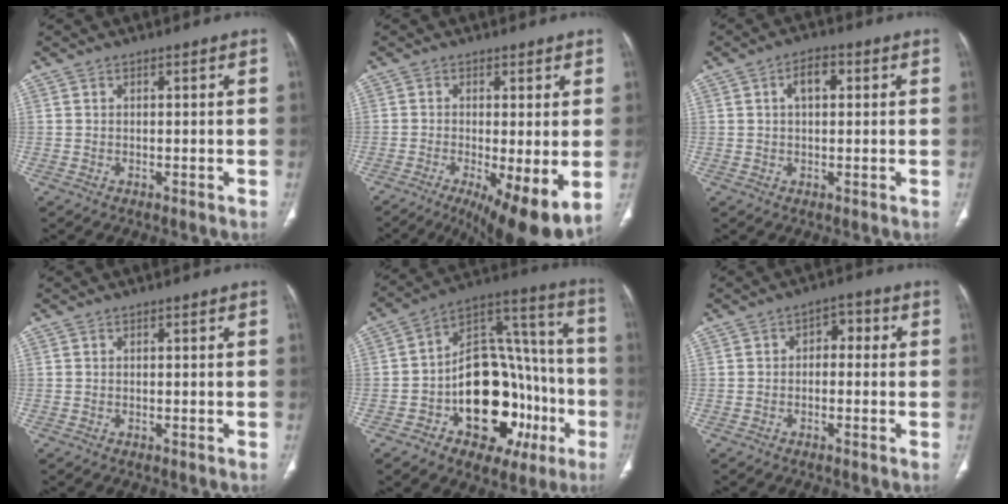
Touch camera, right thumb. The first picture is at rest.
{"total": 12.4, "force": [-3.7, 3.4, 11.3], "torque": [-0.169, -0.022, -0.050]}
{"total": 4.6, "force": [1.2, 2.5, 3.7], "torque": [-0.058, 0.009, 0.017]}
{"total": 0.0}
{"total": 28.0, "force": [-8.1, 17.0, 20.7], "torque": [-0.258, 0.068, -0.103]}
{"total": 3.8, "force": [0.1, 2.6, 2.8], "torque": [-0.018, 0.017, -0.010]}